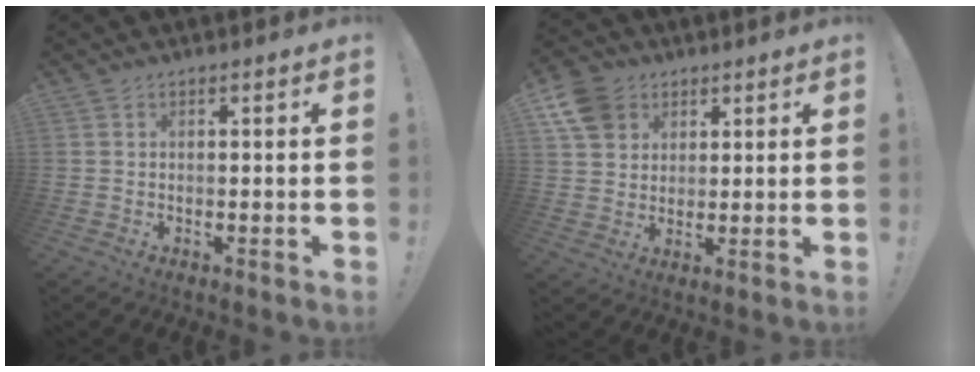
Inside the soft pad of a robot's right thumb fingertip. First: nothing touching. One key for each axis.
{"total": 9.7, "fx": 4.8, "fy": 7.8, "fz": 3.4, "tx": -0.052, "ty": -0.025, "tz": 0.098}